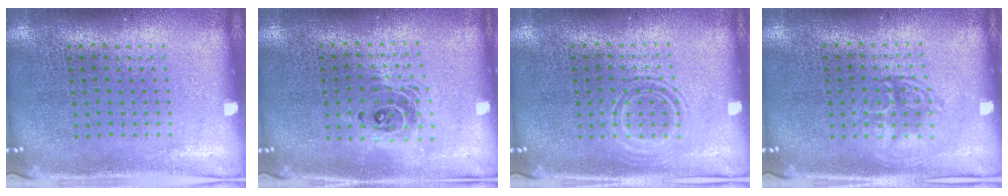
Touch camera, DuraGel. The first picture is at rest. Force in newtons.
{"total": 1.5, "press": 1.2, "slide": 0.8}
{"total": 1.0, "press": 1.0, "slide": 0.2}
{"total": 1.3, "press": 1.3, "slide": 0.1}